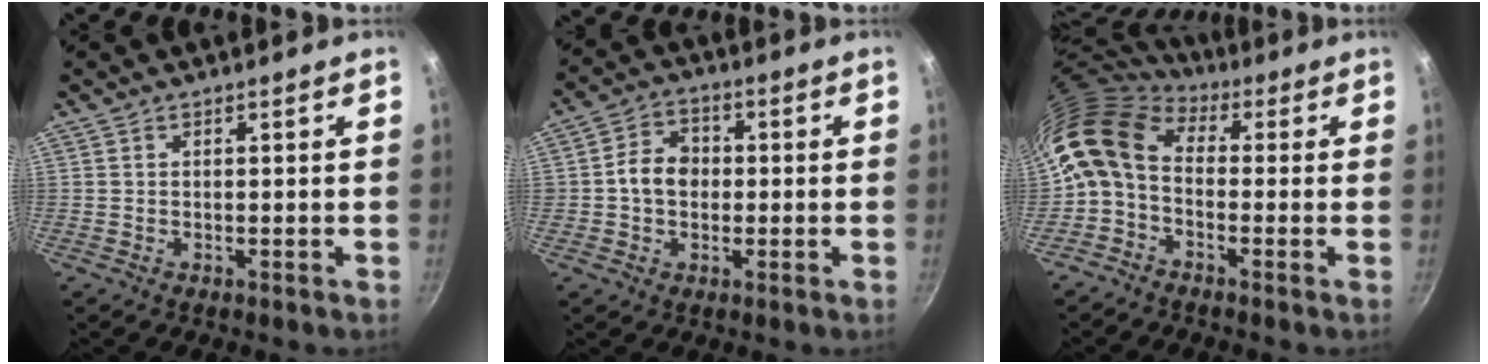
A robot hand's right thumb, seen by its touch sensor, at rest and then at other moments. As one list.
[{"total": 6.9, "force": [-0.2, 5.7, 3.9], "torque": [-0.037, 0.016, -0.014]}, {"total": 10.6, "force": [0.3, 7.3, 7.7], "torque": [-0.140, 0.026, -0.018]}]